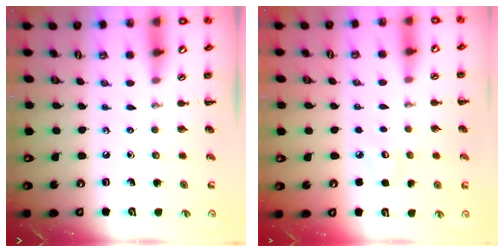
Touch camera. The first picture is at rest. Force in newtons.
{"total": 2.6, "press": 2.5, "slide": 0.7}